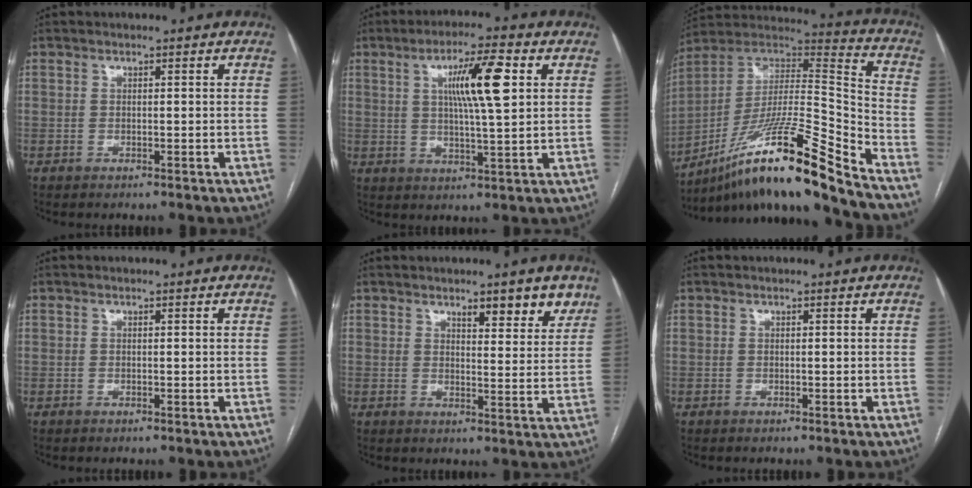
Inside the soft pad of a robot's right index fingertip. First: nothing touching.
{"total": 10.1, "force": [2.9, 0.8, 9.6], "torque": [-0.162, 0.007, 0.048]}
{"total": 21.2, "force": [-15.8, -0.9, 14.1], "torque": [-0.257, 0.013, -0.281]}
{"total": 0.0}
{"total": 6.0, "force": [4.4, 1.6, 3.7], "torque": [-0.042, -0.012, 0.055]}
{"total": 0.0}